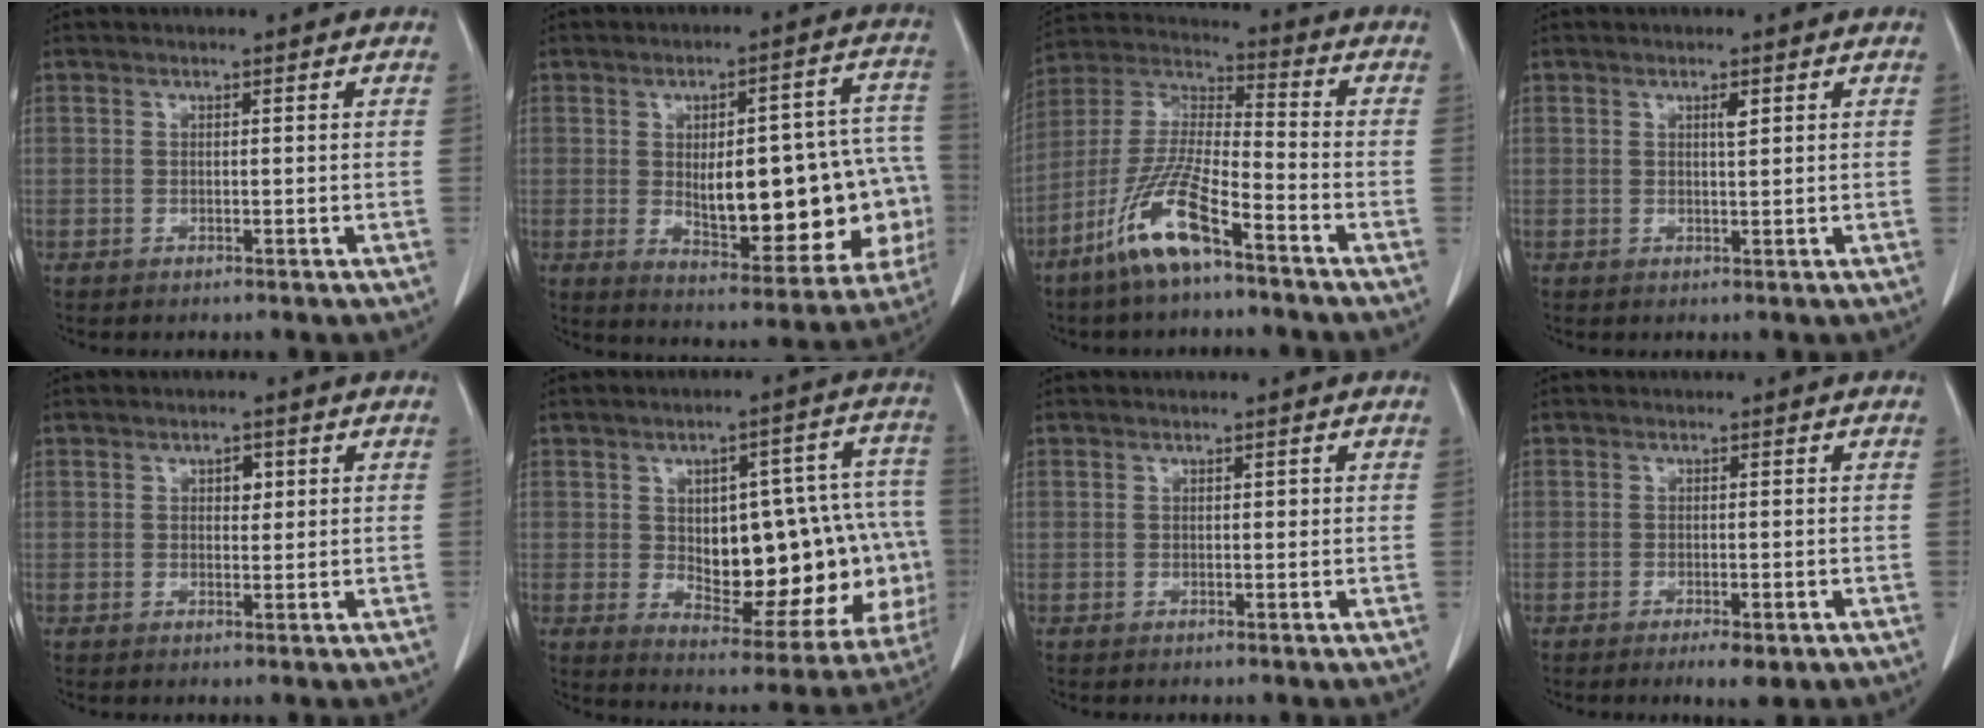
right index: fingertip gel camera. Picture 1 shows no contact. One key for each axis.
{"total": 21.5, "fx": -2.0, "fy": 7.9, "fz": 19.9, "tx": -0.208, "ty": 0.035, "tz": 0.005}
{"total": 12.4, "fx": -7.6, "fy": 1.9, "fz": 9.6, "tx": -0.204, "ty": -0.016, "tz": -0.151}
{"total": 1.4, "fx": 0.7, "fy": 0.3, "fz": 1.2, "tx": -0.020, "ty": -0.002, "tz": 0.009}
{"total": 1.9, "fx": 0.7, "fy": 1.2, "fz": 1.4, "tx": -0.016, "ty": 0.001, "tz": 0.008}
{"total": 22.5, "fx": -1.4, "fy": 9.5, "fz": 20.3, "tx": -0.213, "ty": 0.038, "tz": 0.015}
{"total": 0.5, "fx": 0.1, "fy": 0.3, "fz": 0.4, "tx": -0.002, "ty": 0.003, "tz": 0.001}
{"total": 3.2, "fx": -1.9, "fy": 0.8, "fz": 2.5, "tx": -0.032, "ty": -0.003, "tz": -0.022}